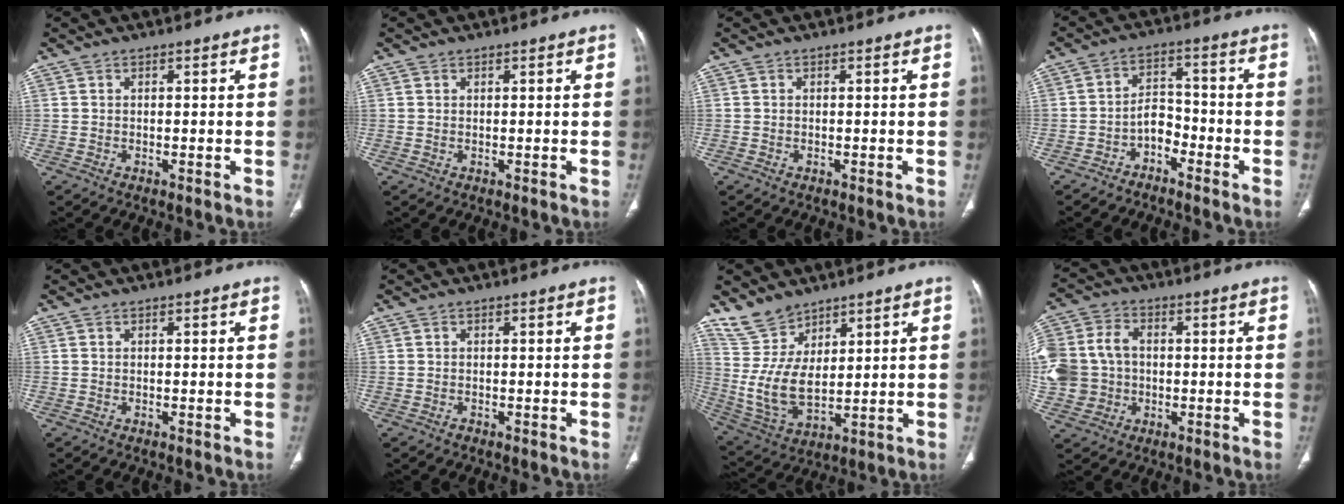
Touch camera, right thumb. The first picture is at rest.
{"total": 0.0}
{"total": 0.0}
{"total": 5.2, "force": [-3.3, 3.5, 1.9], "torque": [-0.013, 0.043, -0.063]}
{"total": 0.0}
{"total": 0.0}
{"total": 10.0, "force": [7.0, 5.4, 4.7], "torque": [-0.080, -0.046, 0.162]}
{"total": 16.5, "force": [0.1, 14.0, 8.7], "torque": [-0.203, 0.027, 0.010]}